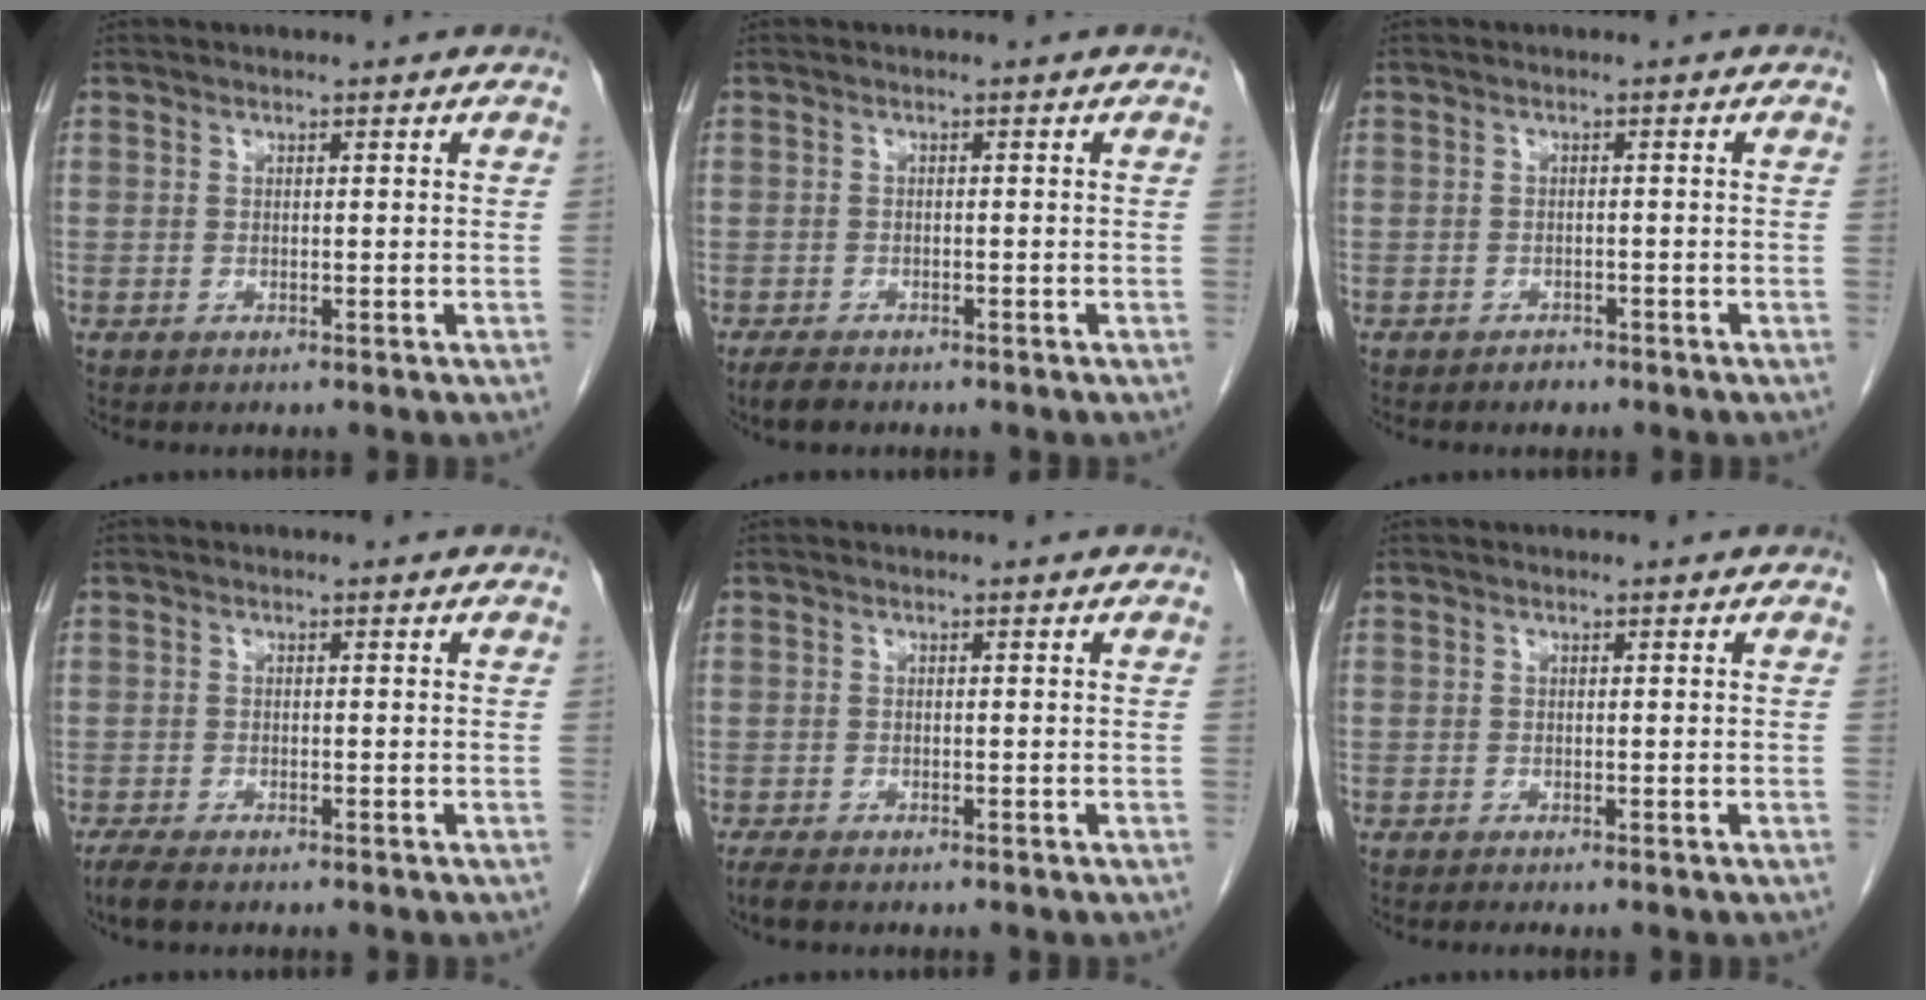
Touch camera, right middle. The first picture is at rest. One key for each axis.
{"total": 2.7, "fx": -2.2, "fy": 0.9, "fz": 1.4, "tx": -0.031, "ty": -0.006, "tz": -0.033}
{"total": 1.2, "fx": -1.0, "fy": 0.6, "fz": 0.3, "tx": -0.009, "ty": 0.001, "tz": -0.014}
{"total": 3.0, "fx": -2.3, "fy": 0.8, "fz": 1.7, "tx": -0.040, "ty": -0.010, "tz": -0.036}
{"total": 2.3, "fx": -1.8, "fy": 0.6, "fz": 1.3, "tx": -0.031, "ty": -0.008, "tz": -0.027}
{"total": 0.7, "fx": -0.6, "fy": 0.0, "fz": 0.4, "tx": -0.008, "ty": -0.003, "tz": -0.007}